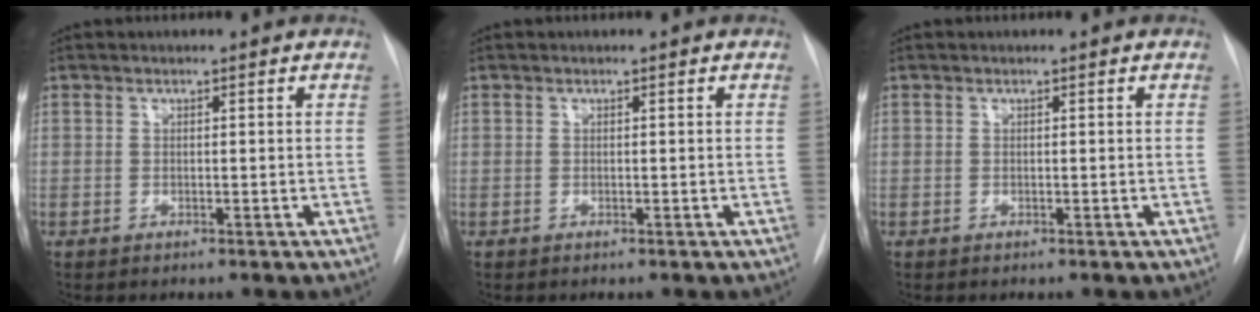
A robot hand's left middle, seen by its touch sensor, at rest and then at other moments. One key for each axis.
{"total": 0.0}
{"total": 0.0}